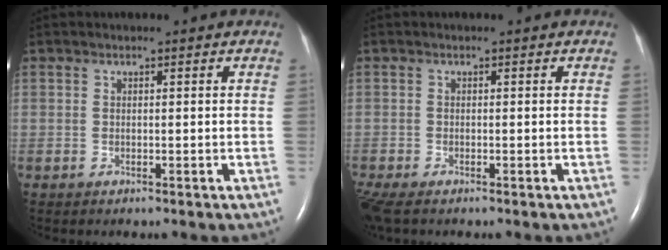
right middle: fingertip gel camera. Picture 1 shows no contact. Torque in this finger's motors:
{"motor_torque": [0.61, -0.61, 0.07, 0.08]}